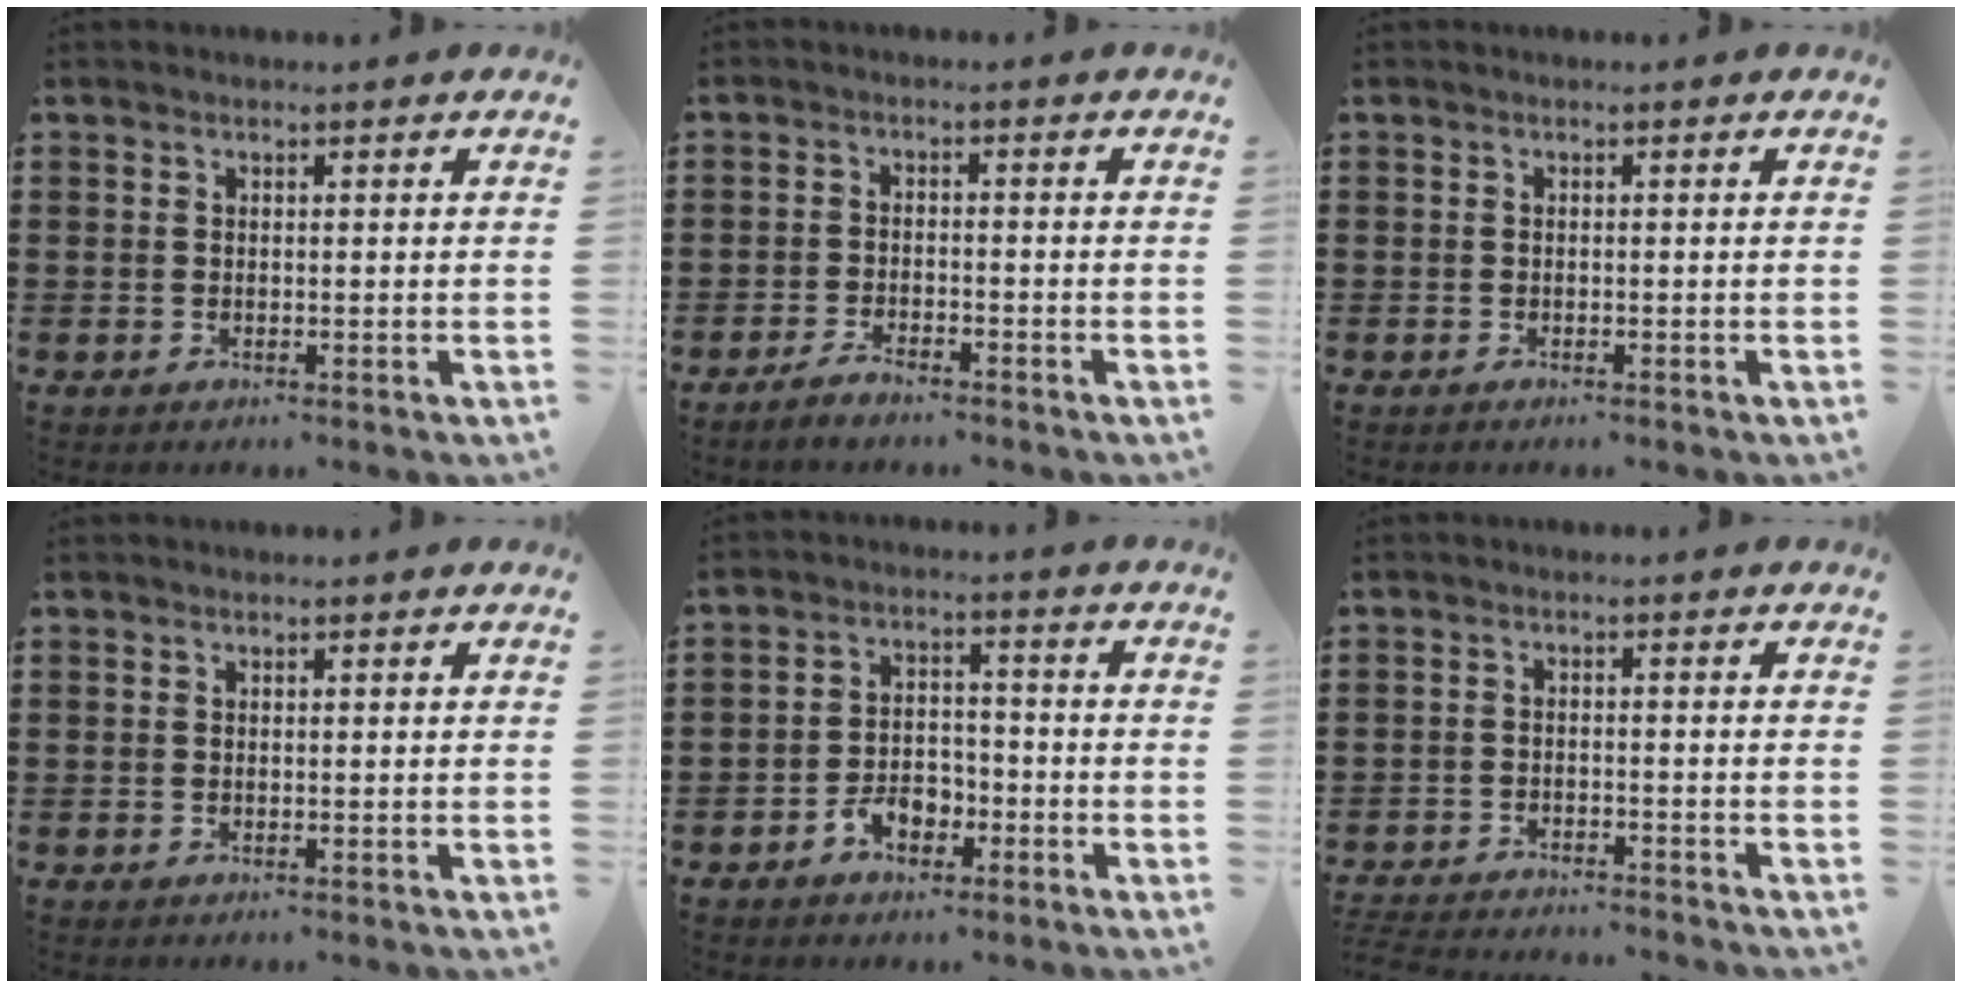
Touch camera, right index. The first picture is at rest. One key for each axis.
{"total": 2.1, "fx": -2.0, "fy": 0.3, "fz": 0.7, "tx": -0.013, "ty": 0.008, "tz": -0.039}
{"total": 0.0}
{"total": 0.0}
{"total": 4.9, "fx": -3.1, "fy": 2.8, "fz": 2.6, "tx": -0.053, "ty": 0.007, "tz": -0.058}
{"total": 3.2, "fx": -3.2, "fy": -0.2, "fz": 0.1, "tx": -0.003, "ty": -0.002, "tz": -0.069}